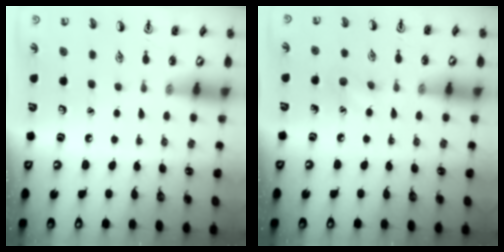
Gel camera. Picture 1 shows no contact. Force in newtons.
{"total": 6.5, "press": 6.3, "slide": 1.6}